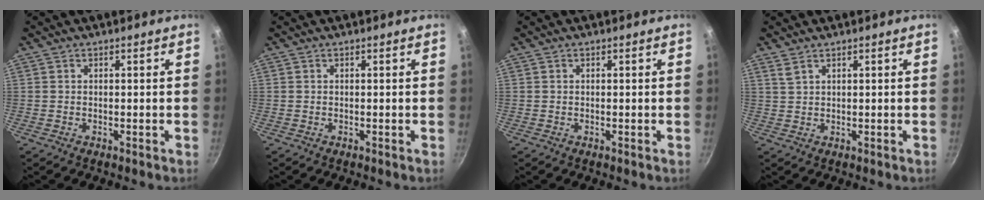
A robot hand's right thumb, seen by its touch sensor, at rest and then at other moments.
{"total": 0.0}
{"total": 0.0}
{"total": 1.6, "force": [1.3, 0.5, 0.9], "torque": [-0.018, -0.004, 0.029]}